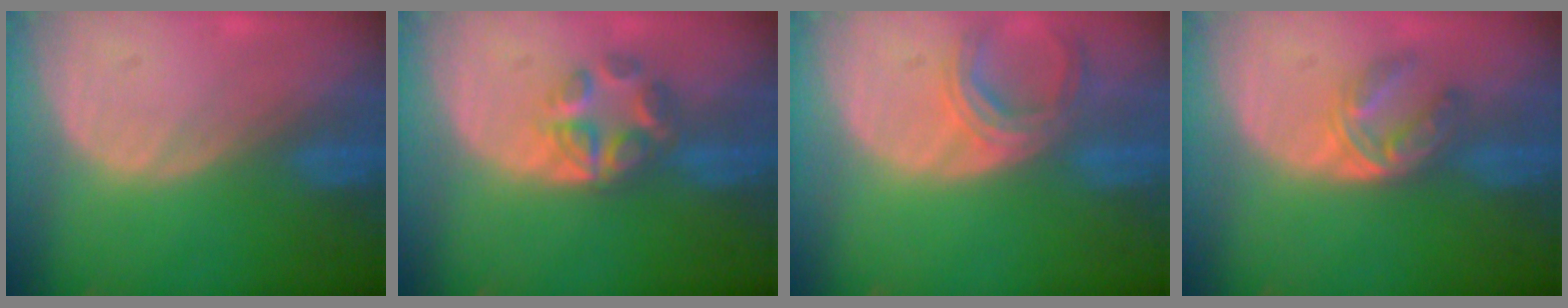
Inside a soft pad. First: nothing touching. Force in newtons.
{"total": 5.9, "press": 5.3, "slide": 2.5}
{"total": 6.0, "press": 5.5, "slide": 2.3}
{"total": 5.9, "press": 4.8, "slide": 3.4}